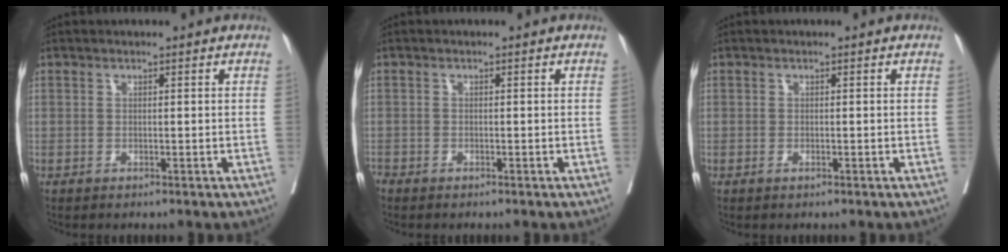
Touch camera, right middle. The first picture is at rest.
{"total": 0.9, "force": [-0.8, 0.4, 0.0], "torque": [0.001, 0.000, -0.016]}
{"total": 0.5, "force": [-0.3, 0.2, 0.4], "torque": [-0.006, 0.000, -0.004]}